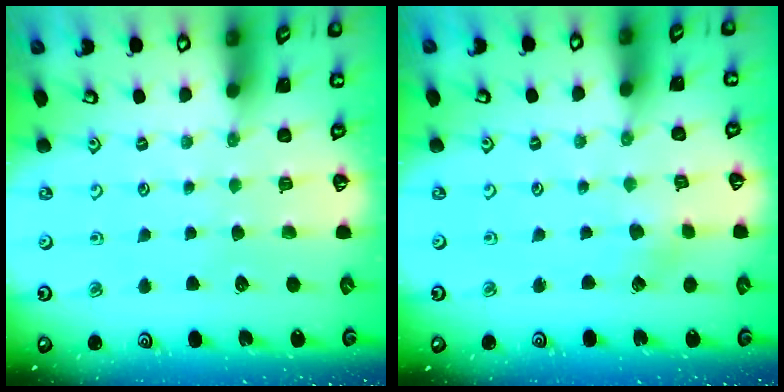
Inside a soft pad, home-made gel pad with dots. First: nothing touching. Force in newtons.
{"total": 1.5, "press": 1.5, "slide": 0.2}